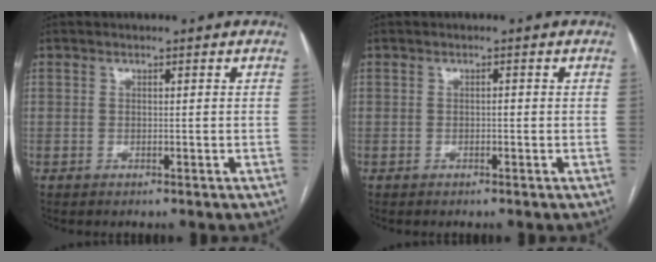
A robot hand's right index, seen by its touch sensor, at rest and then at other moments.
{"total": 0.6, "force": [-0.1, 0.3, 0.6], "torque": [-0.009, 0.001, -0.003]}